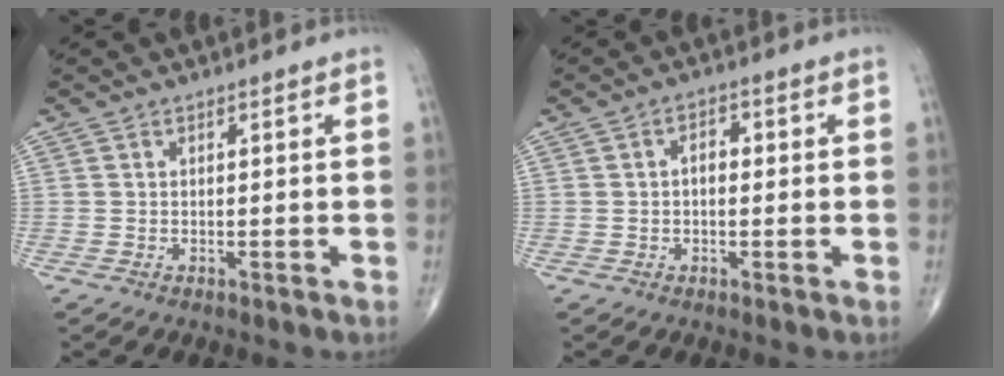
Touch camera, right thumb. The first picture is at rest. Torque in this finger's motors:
{"motor_torque": [0.00, -0.04, -0.03, 0.19, 0.04]}